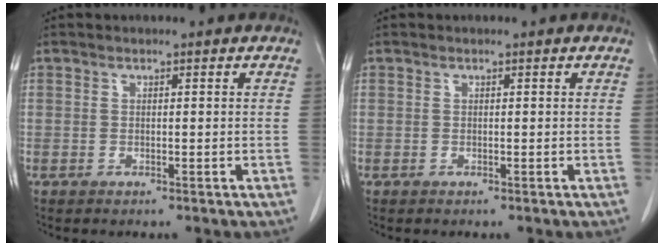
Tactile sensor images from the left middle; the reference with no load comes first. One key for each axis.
{"total": 0.0}